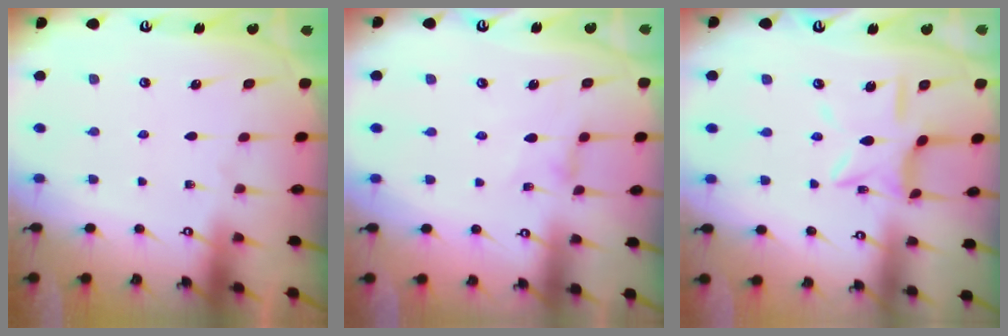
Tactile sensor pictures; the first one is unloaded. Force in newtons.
{"total": 1.5, "press": 1.4, "slide": 0.3}
{"total": 9.8, "press": 9.8, "slide": 0.7}